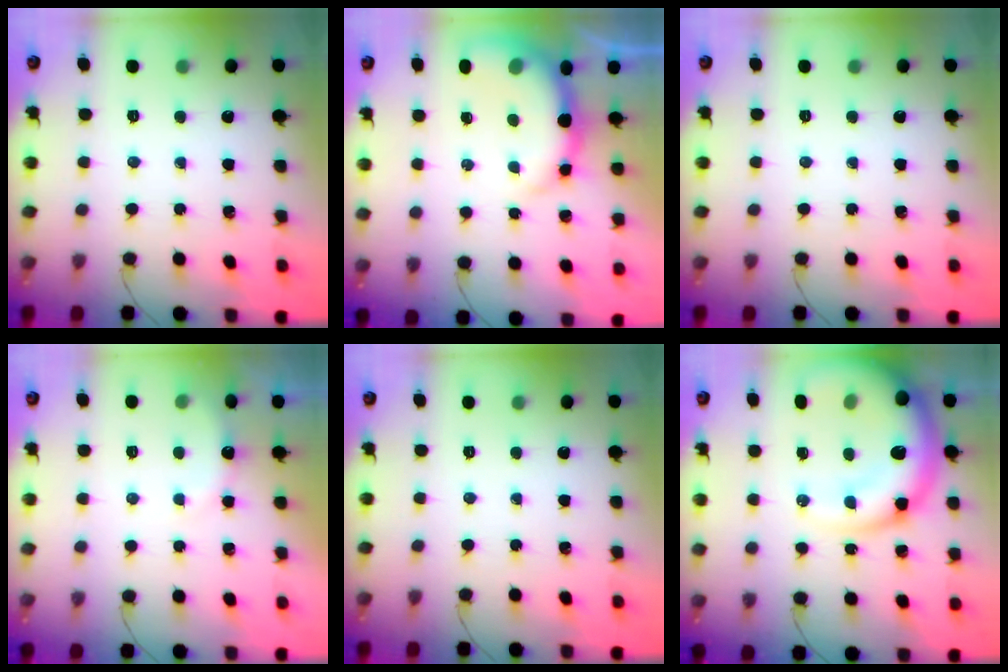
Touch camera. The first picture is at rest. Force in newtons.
{"total": 8.7, "press": 8.5, "slide": 1.8}
{"total": 0.0}
{"total": 7.4, "press": 7.3, "slide": 1.4}
{"total": 0.0}
{"total": 20.2, "press": 19.6, "slide": 4.9}